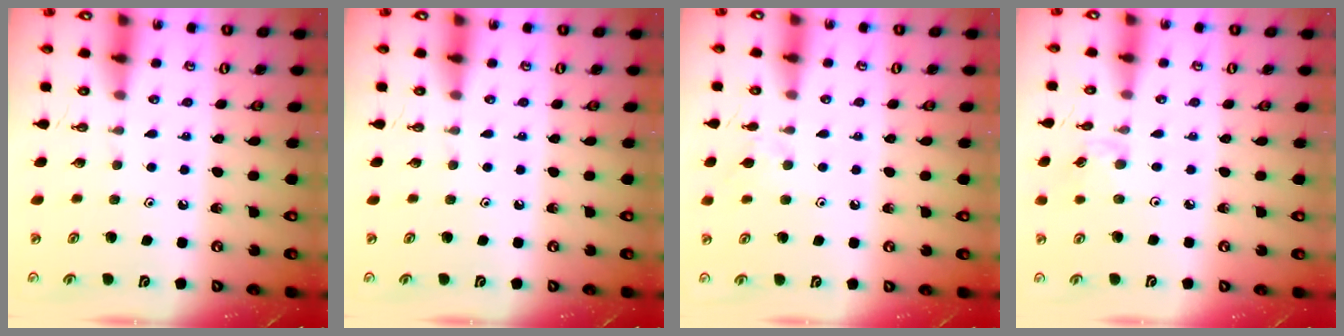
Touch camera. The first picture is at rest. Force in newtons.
{"total": 0.0}
{"total": 4.1, "press": 4.1, "slide": 0.7}
{"total": 3.2, "press": 3.2, "slide": 0.5}